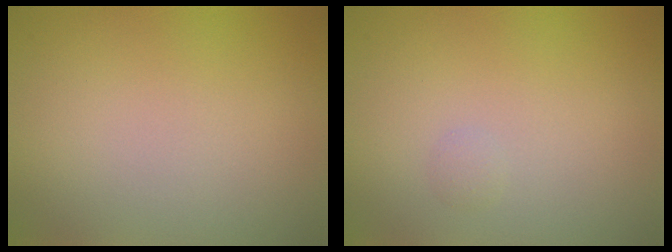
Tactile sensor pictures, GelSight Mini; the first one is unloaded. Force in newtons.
{"total": 0.6, "press": 0.6, "slide": 0.0}